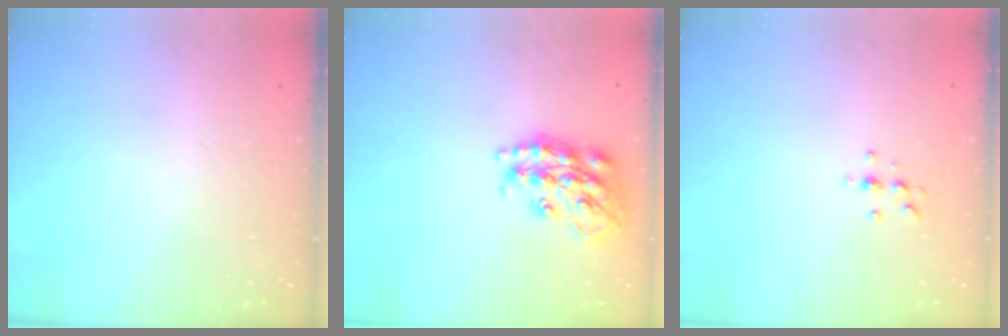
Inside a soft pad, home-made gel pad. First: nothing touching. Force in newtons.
{"total": 19.2, "press": 19.2, "slide": 1.3}
{"total": 3.8, "press": 3.7, "slide": 0.4}